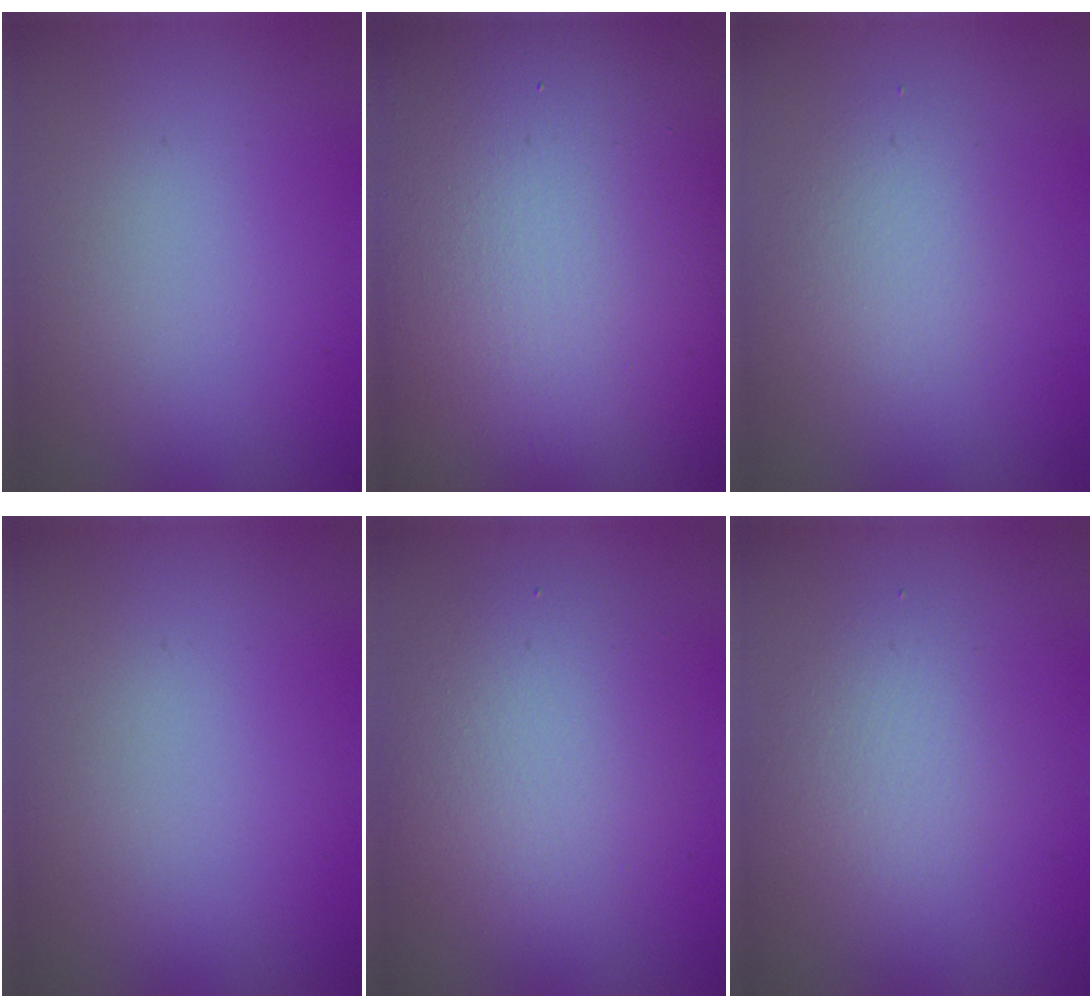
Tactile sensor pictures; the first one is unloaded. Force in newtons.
{"total": 25.4, "press": 25.4, "slide": 1.6}
{"total": 1.9, "press": 1.9, "slide": 0.1}
{"total": 0.0}
{"total": 4.2, "press": 4.2, "slide": 0.1}
{"total": 1.9, "press": 1.9, "slide": 0.1}